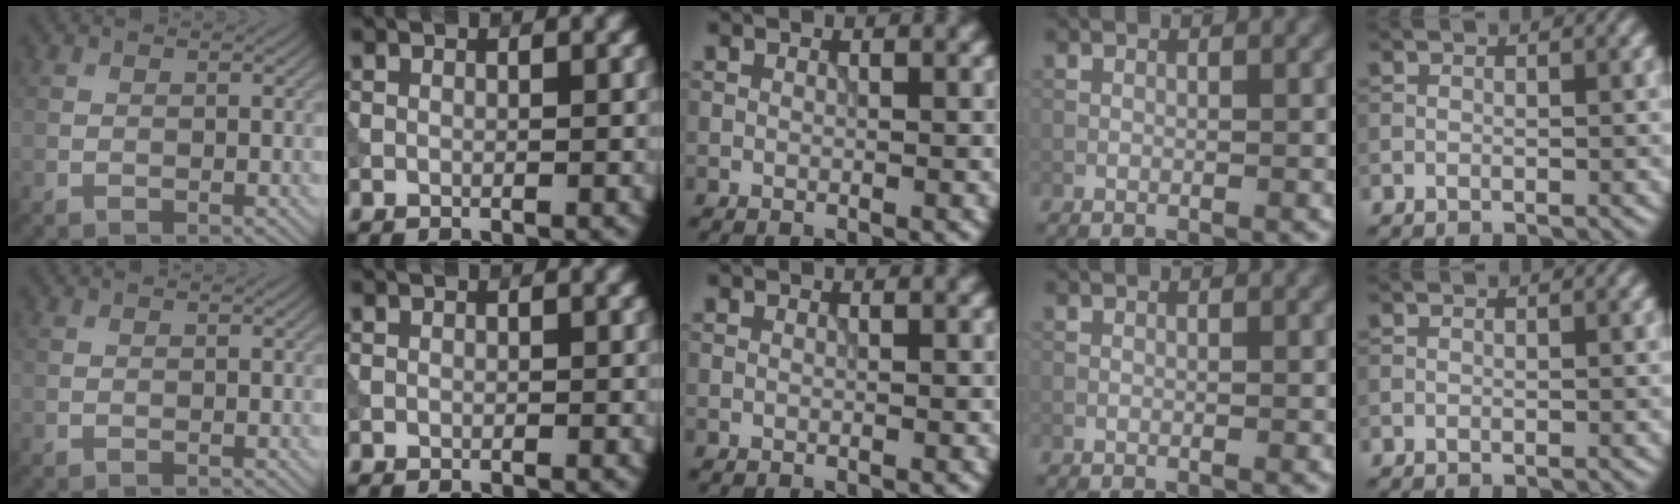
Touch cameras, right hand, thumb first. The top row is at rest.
{}